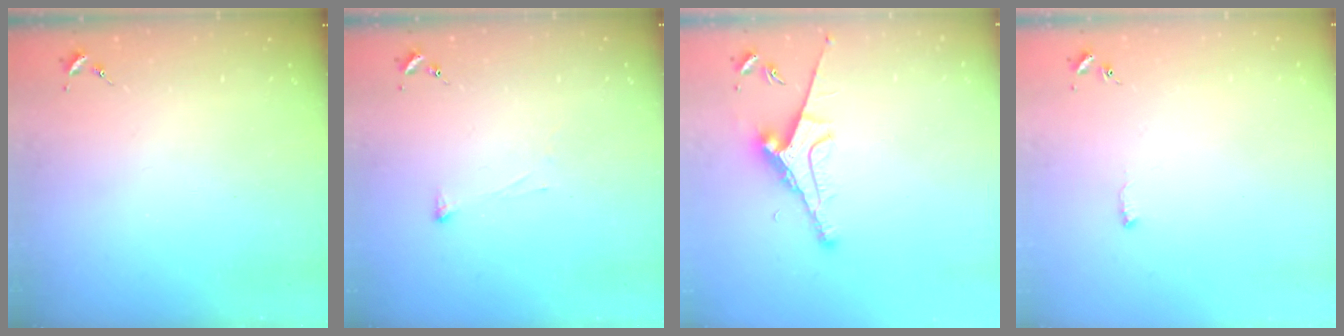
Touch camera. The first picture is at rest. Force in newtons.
{"total": 2.9, "press": 2.9, "slide": 0.4}
{"total": 9.1, "press": 9.0, "slide": 1.3}
{"total": 3.8, "press": 3.7, "slide": 0.4}